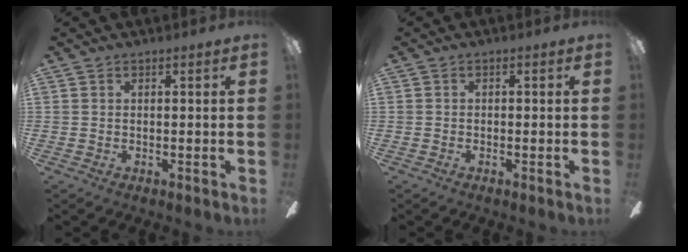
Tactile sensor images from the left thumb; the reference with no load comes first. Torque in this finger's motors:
{"motor_torque": [0.20, -0.27, 0.00, 0.02, -0.03]}